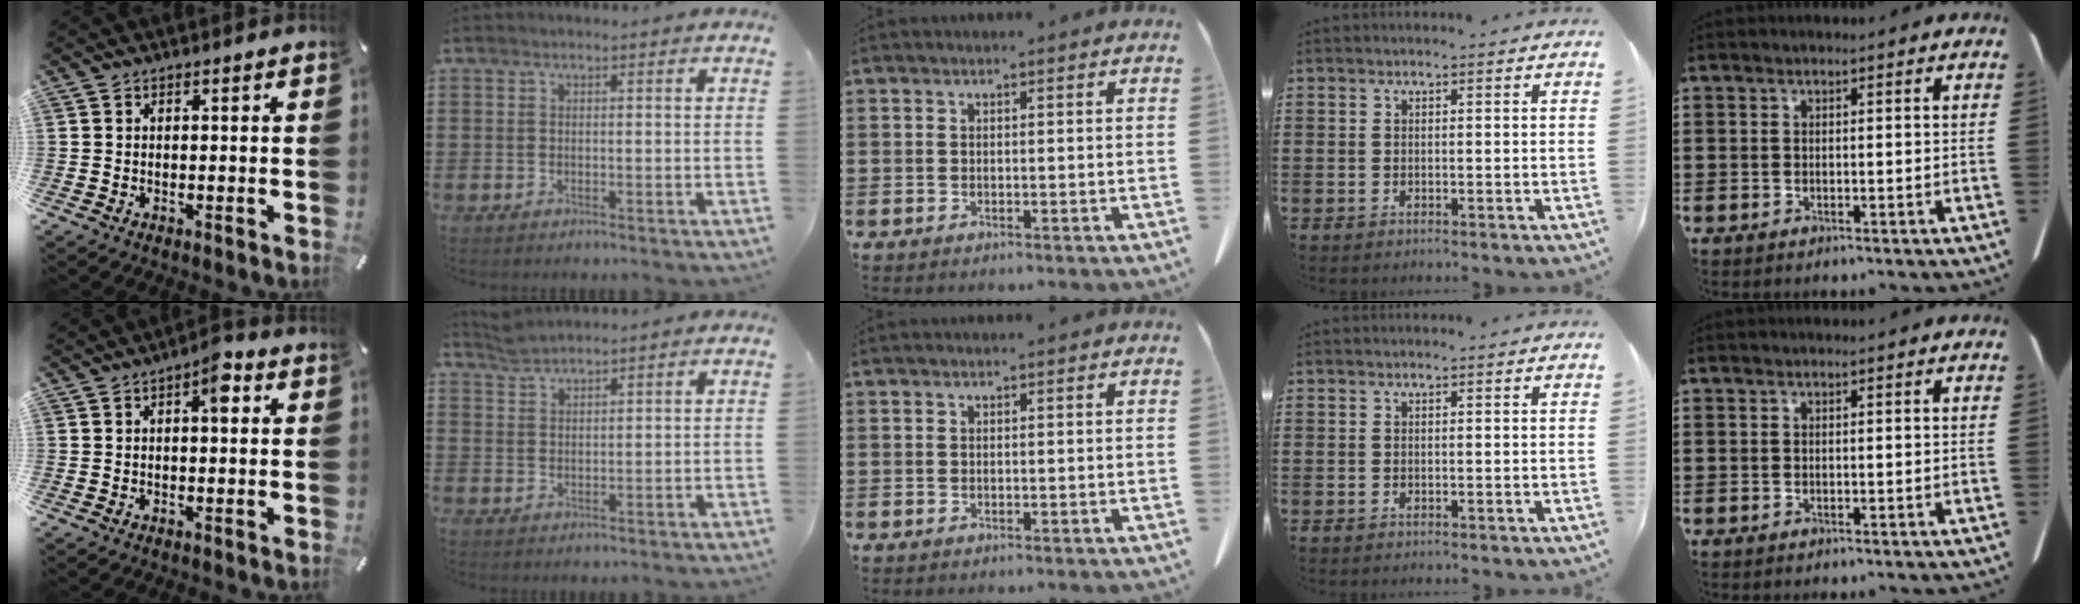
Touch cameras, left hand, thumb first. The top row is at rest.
{"thumb": {"total": 4.6, "force": [1.1, 2.0, 4.0], "torque": [-0.051, 0.000, 0.010]}, "index": {"total": 2.4, "force": [2.3, 0.1, 0.4], "torque": [-0.014, -0.001, 0.045]}}